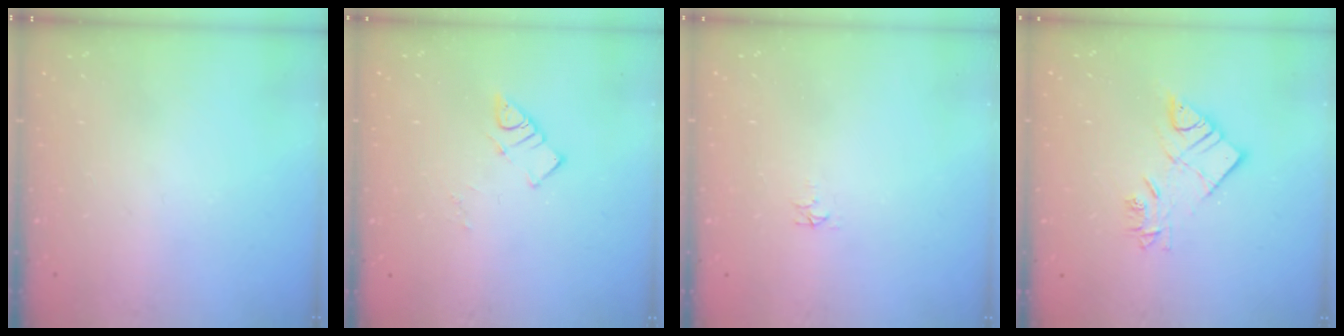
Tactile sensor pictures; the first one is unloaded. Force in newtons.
{"total": 3.7, "press": 3.6, "slide": 0.2}
{"total": 3.7, "press": 3.7, "slide": 0.4}
{"total": 9.9, "press": 9.9, "slide": 0.8}